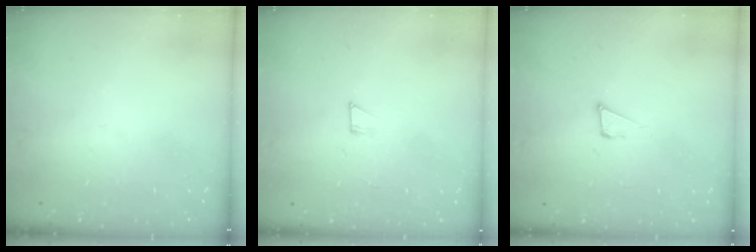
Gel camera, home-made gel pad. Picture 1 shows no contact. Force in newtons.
{"total": 2.6, "press": 2.6, "slide": 0.1}
{"total": 3.1, "press": 3.0, "slide": 0.9}